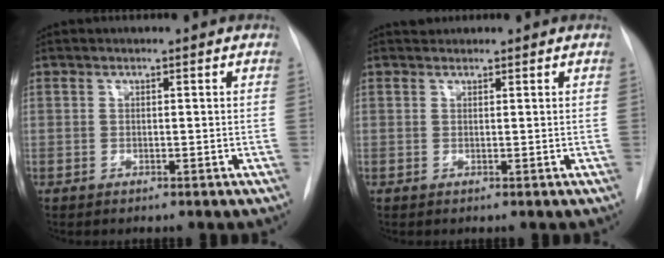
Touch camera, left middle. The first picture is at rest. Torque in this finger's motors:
{"motor_torque": [0.06, -0.06, -0.01, 0.01]}